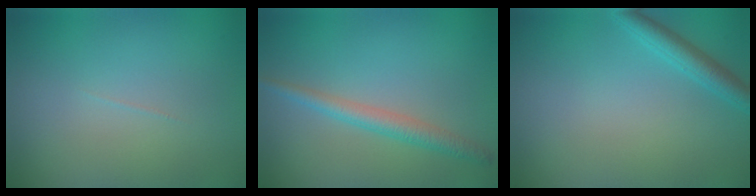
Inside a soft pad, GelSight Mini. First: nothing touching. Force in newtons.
{"total": 2.4, "press": 2.4, "slide": 0.0}
{"total": 2.2, "press": 2.2, "slide": 0.1}